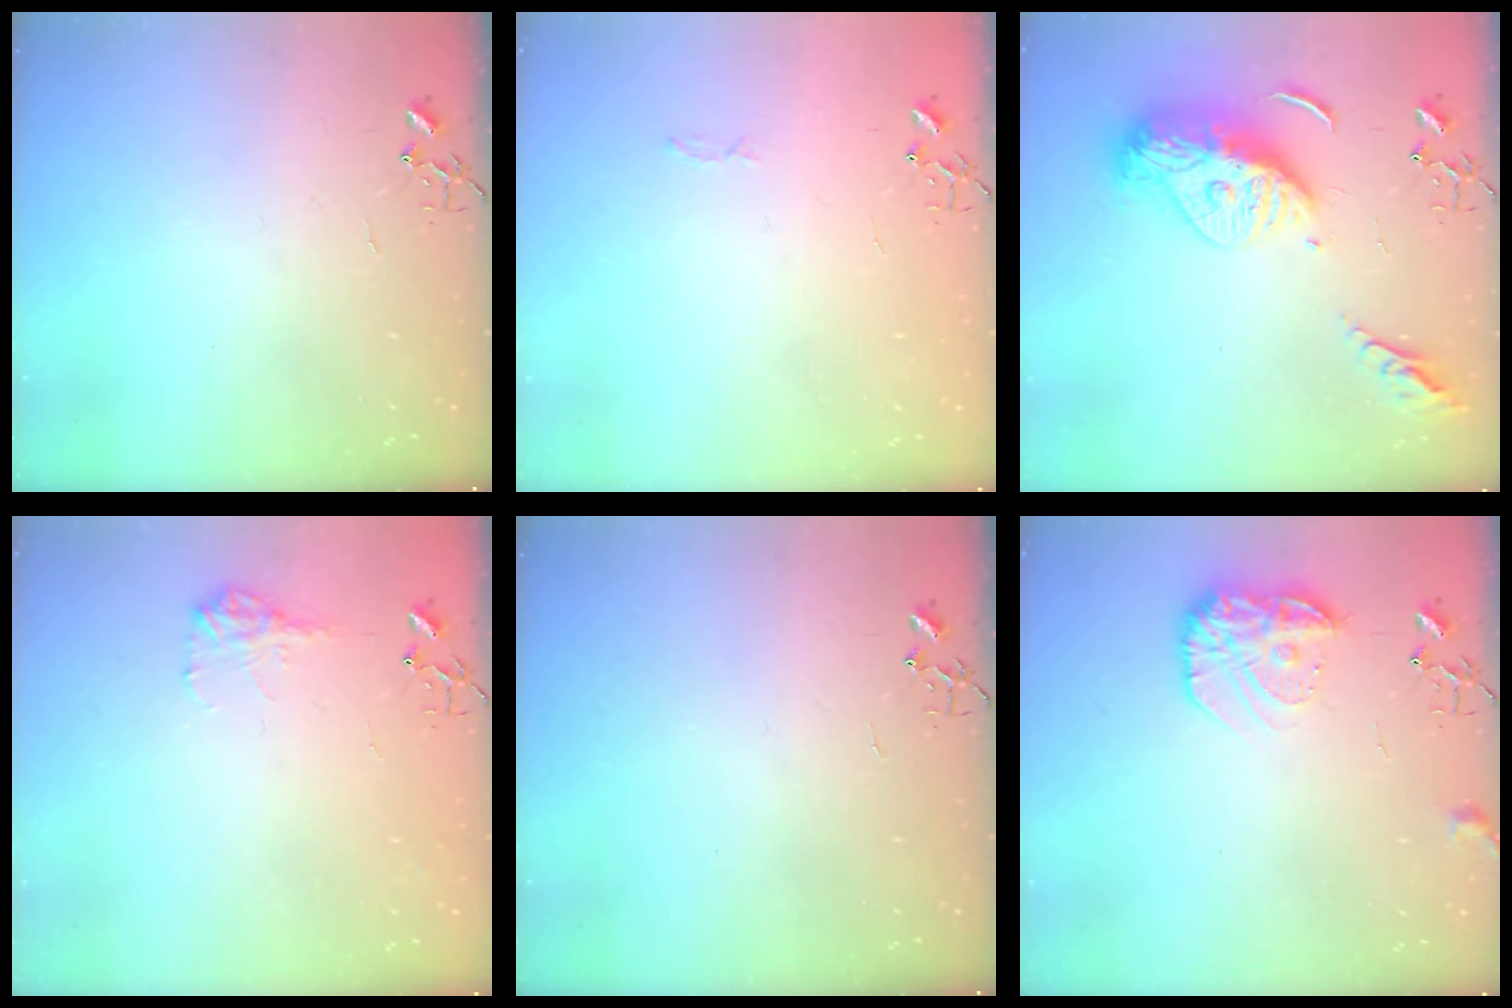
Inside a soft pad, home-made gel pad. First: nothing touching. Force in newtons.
{"total": 2.8, "press": 2.8, "slide": 0.4}
{"total": 16.9, "press": 16.8, "slide": 1.6}
{"total": 9.3, "press": 9.3, "slide": 0.3}
{"total": 0.0}
{"total": 13.9, "press": 13.9, "slide": 1.0}